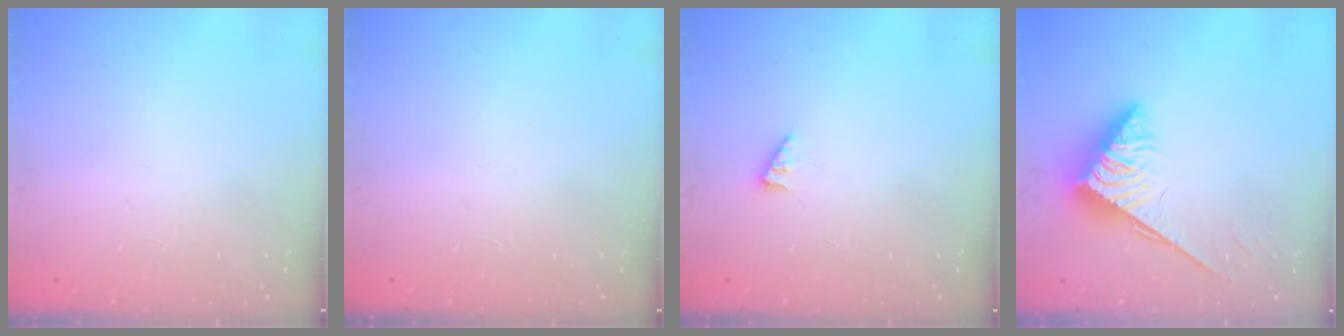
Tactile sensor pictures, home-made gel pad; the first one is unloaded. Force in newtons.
{"total": 0.0}
{"total": 1.6, "press": 1.5, "slide": 0.3}
{"total": 3.8, "press": 3.8, "slide": 0.6}